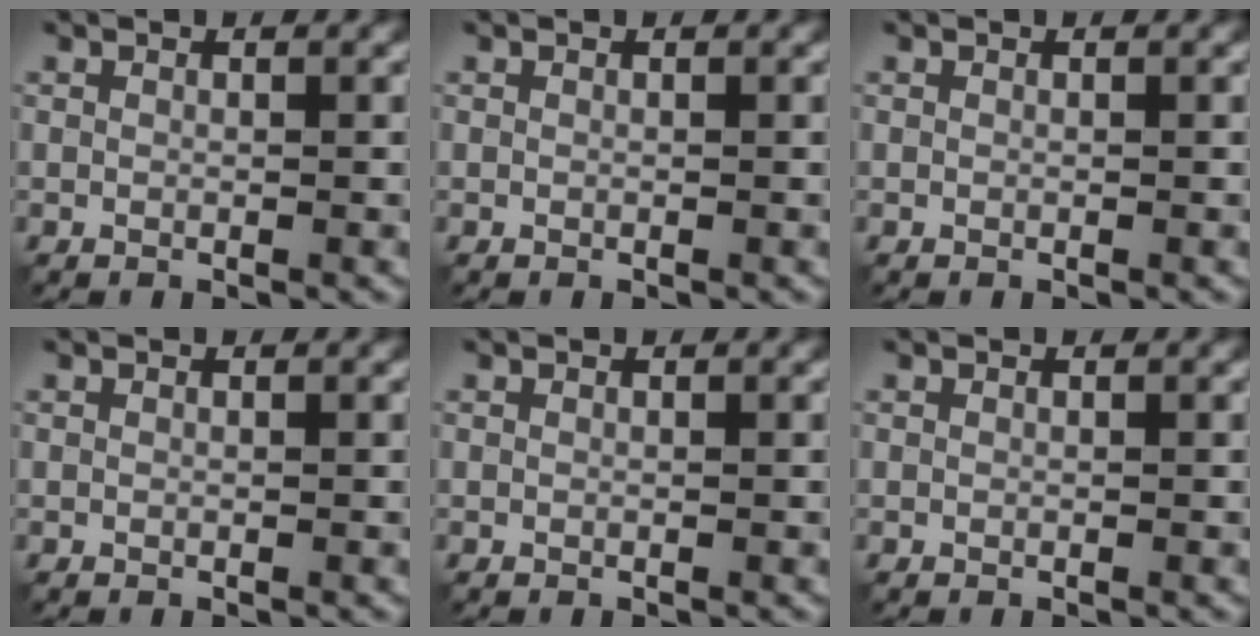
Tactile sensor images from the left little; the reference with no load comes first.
{"total": 0.0}
{"total": 0.0}
{"total": 0.0}
{"total": 0.0}
{"total": 0.0}